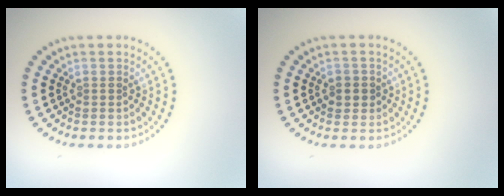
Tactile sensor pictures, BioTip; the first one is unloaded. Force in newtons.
{"total": 1.5, "press": 1.4, "slide": 0.5}